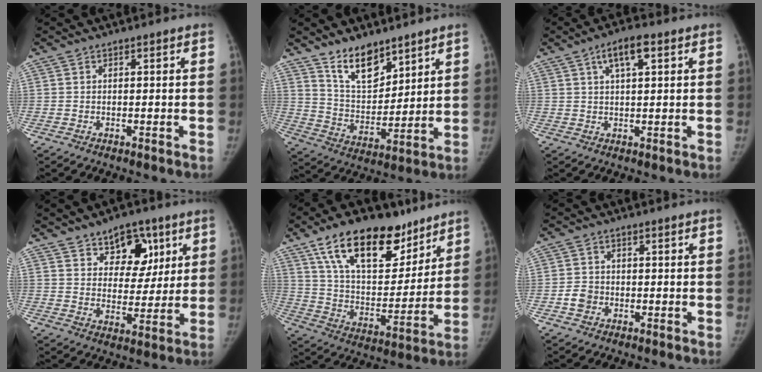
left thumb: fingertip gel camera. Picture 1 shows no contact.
{"total": 11.3, "force": [8.3, 5.3, 5.6], "torque": [-0.065, -0.067, 0.162]}
{"total": 6.0, "force": [2.6, 2.2, 4.9], "torque": [-0.080, 0.004, 0.043]}
{"total": 11.3, "force": [6.0, 7.6, 5.8], "torque": [-0.039, -0.027, 0.093]}
{"total": 23.1, "force": [14.5, 11.8, 13.5], "torque": [-0.181, -0.048, 0.250]}
{"total": 3.3, "force": [-1.1, 2.9, 1.3], "torque": [-0.014, 0.010, -0.020]}